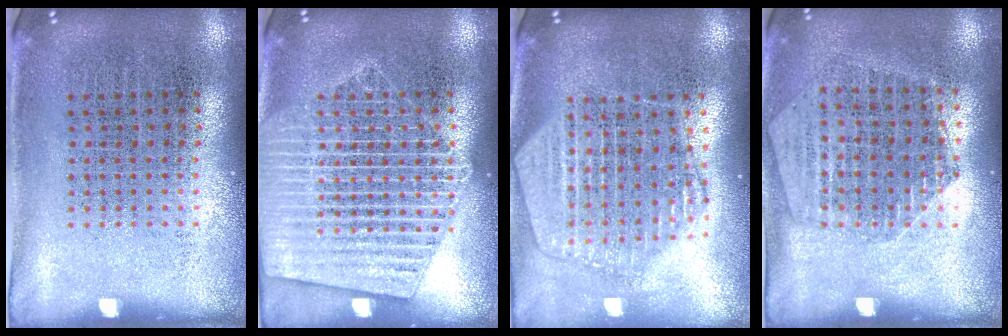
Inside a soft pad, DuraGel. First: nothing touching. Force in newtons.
{"total": 3.9, "press": 3.8, "slide": 0.5}
{"total": 2.1, "press": 1.9, "slide": 0.9}
{"total": 1.5, "press": 1.5, "slide": 0.0}